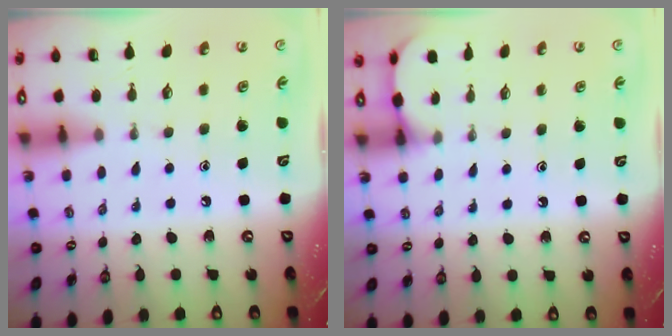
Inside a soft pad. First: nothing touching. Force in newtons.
{"total": 2.4, "press": 2.4, "slide": 0.2}